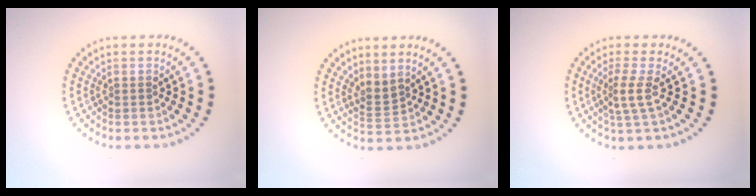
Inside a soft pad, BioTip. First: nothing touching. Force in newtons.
{"total": 1.9, "press": 1.4, "slide": 1.3}
{"total": 2.3, "press": 1.6, "slide": 1.6}